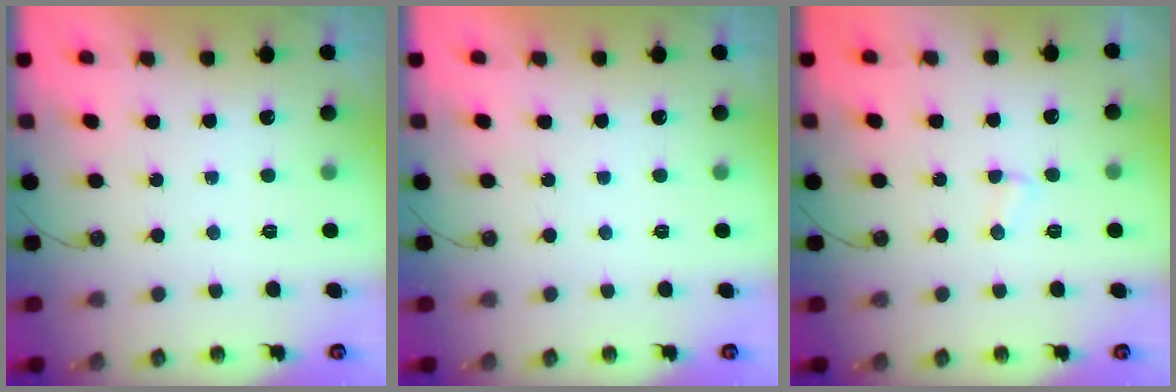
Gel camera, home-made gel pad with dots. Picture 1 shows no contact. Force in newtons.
{"total": 0.0}
{"total": 2.8, "press": 2.8, "slide": 0.3}